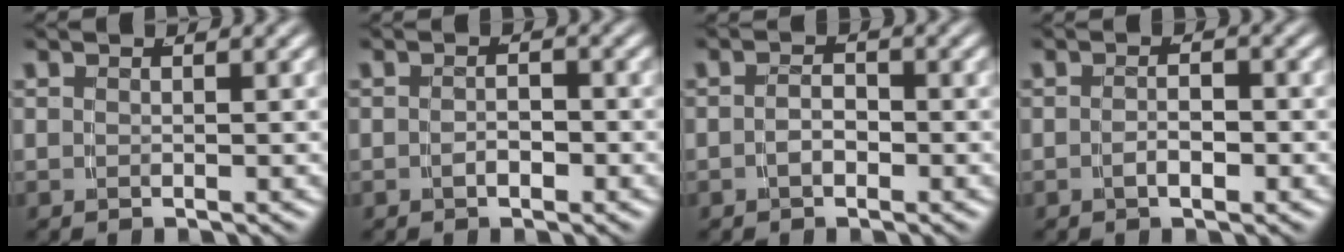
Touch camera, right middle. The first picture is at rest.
{"total": 1.5, "force": [-1.1, 0.5, 0.9], "torque": [-0.011, -0.001, -0.018]}
{"total": 1.8, "force": [-1.1, 0.8, 1.2], "torque": [-0.026, -0.008, -0.015]}
{"total": 2.0, "force": [-1.3, 0.4, 1.4], "torque": [-0.020, -0.003, -0.020]}